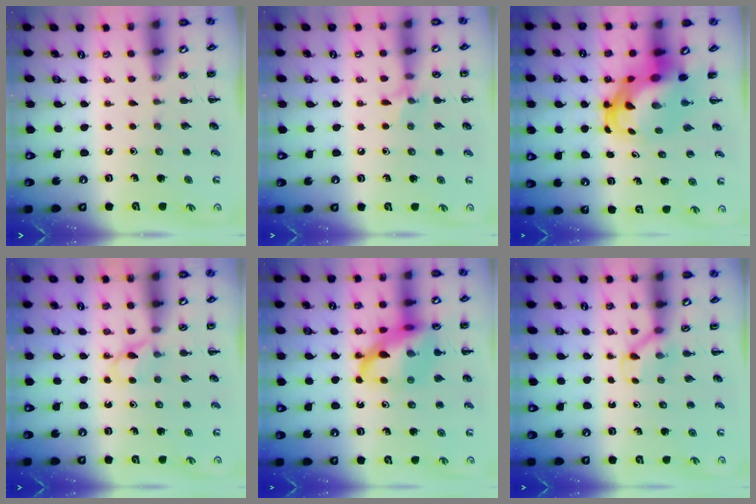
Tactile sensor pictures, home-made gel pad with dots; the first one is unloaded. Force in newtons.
{"total": 6.5, "press": 6.2, "slide": 2.1}
{"total": 7.4, "press": 7.0, "slide": 2.2}
{"total": 3.8, "press": 3.6, "slide": 1.4}
{"total": 17.0, "press": 16.7, "slide": 3.3}
{"total": 3.1, "press": 2.9, "slide": 1.2}